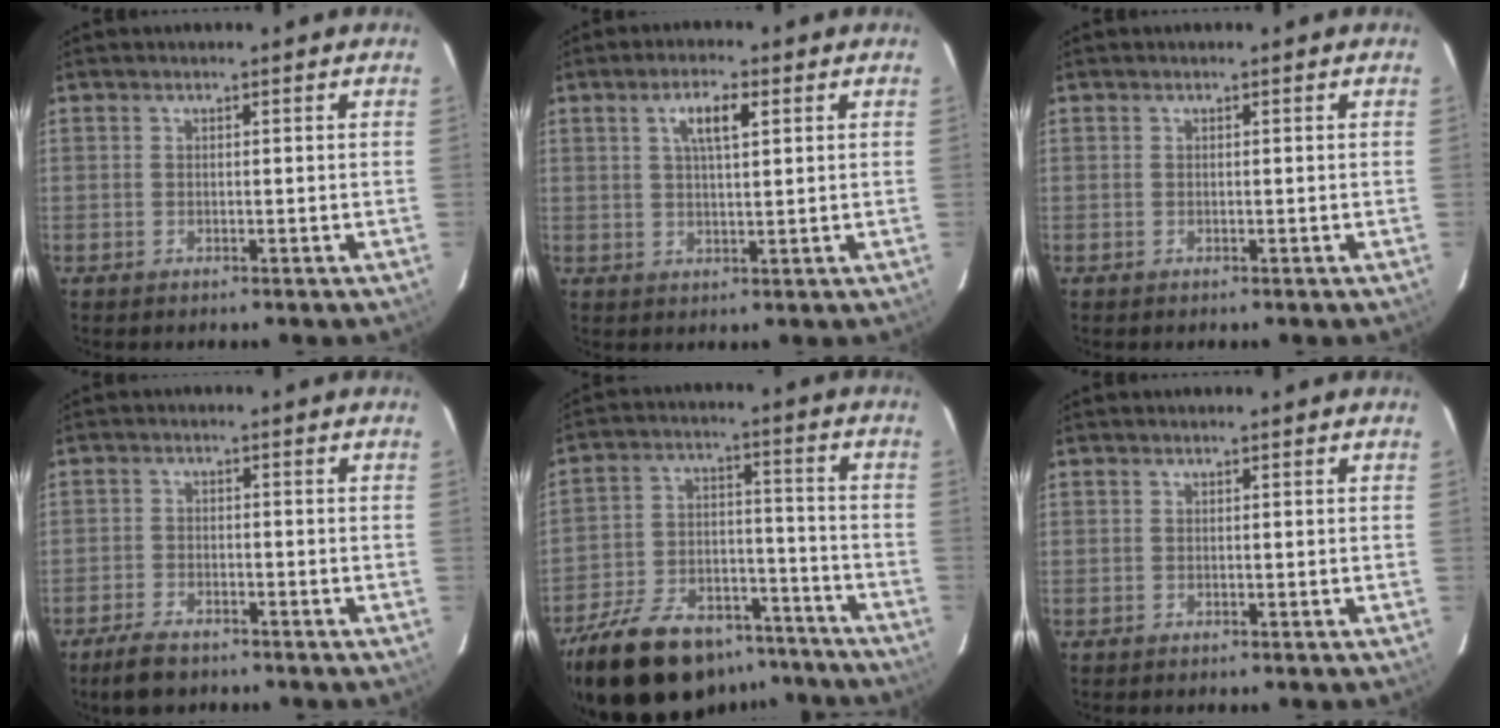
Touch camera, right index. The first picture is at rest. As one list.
[{"total": 5.1, "force": [2.1, 1.3, 4.5], "torque": [-0.080, 0.006, 0.038]}, {"total": 0.0}, {"total": 6.0, "force": [-4.7, 2.4, 2.7], "torque": [-0.074, -0.004, -0.084]}, {"total": 26.6, "force": [-20.2, 11.8, 12.6], "torque": [-0.260, 0.008, -0.295]}, {"total": 0.0}]